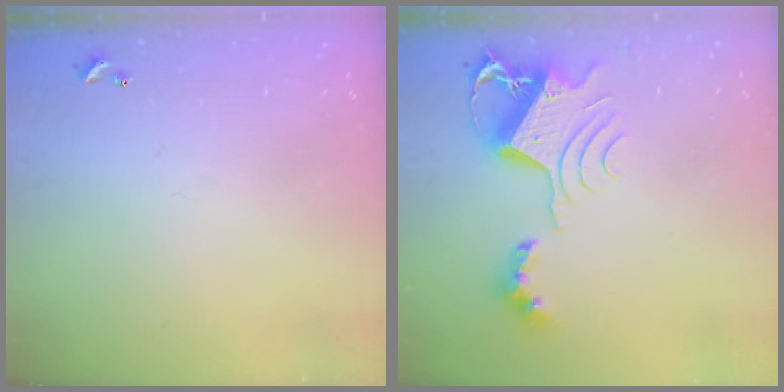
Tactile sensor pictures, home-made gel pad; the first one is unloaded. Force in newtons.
{"total": 11.1, "press": 11.1, "slide": 1.1}